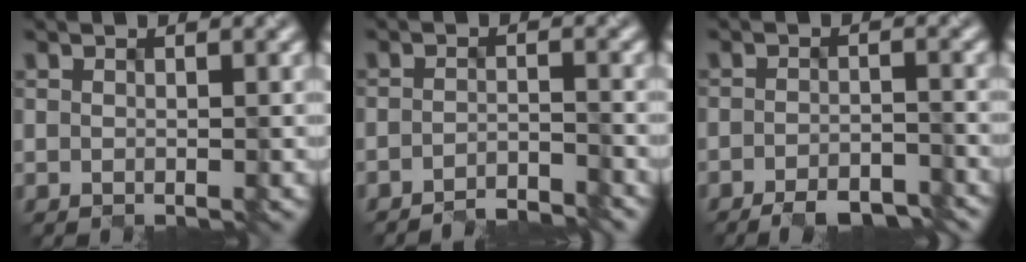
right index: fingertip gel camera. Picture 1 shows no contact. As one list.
[{"total": 2.7, "force": [-2.7, 0.1, 0.3], "torque": [0.006, 0.000, -0.053]}, {"total": 3.7, "force": [-3.3, 0.7, 1.6], "torque": [-0.021, -0.004, -0.050]}]